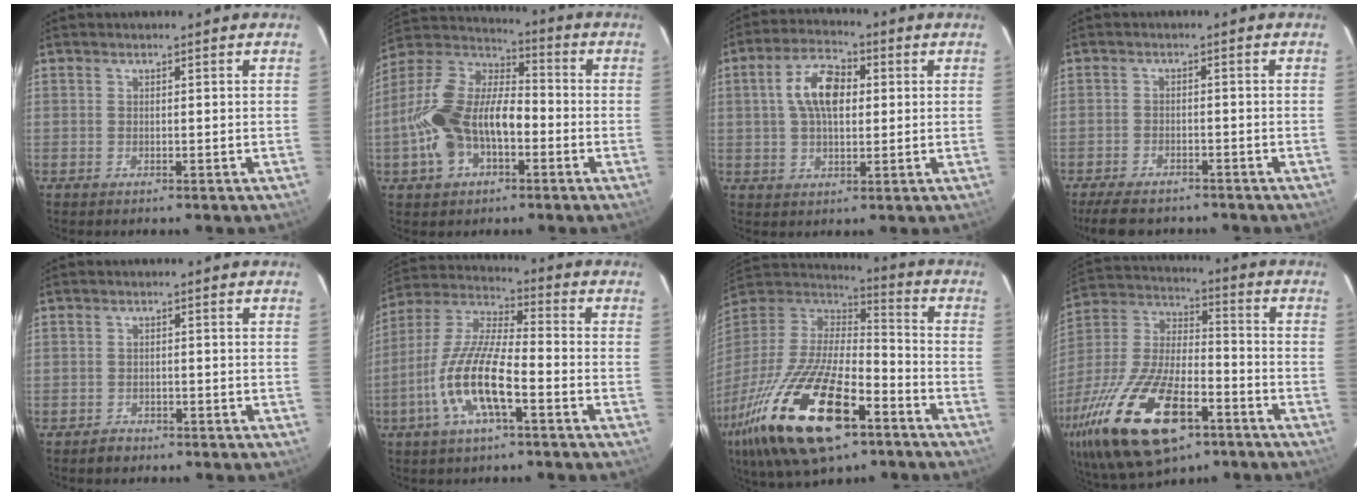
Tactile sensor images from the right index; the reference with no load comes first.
{"total": 17.7, "force": [-4.6, 10.4, 13.6], "torque": [-0.284, 0.015, -0.084]}
{"total": 9.2, "force": [1.7, 4.9, 7.6], "torque": [-0.141, 0.021, 0.030]}
{"total": 7.6, "force": [-6.5, 2.6, 3.1], "torque": [-0.080, -0.013, -0.106]}
{"total": 1.8, "force": [-1.5, 1.1, 0.0], "torque": [-0.001, 0.003, -0.023]}
{"total": 14.2, "force": [-5.7, 3.5, 12.5], "torque": [-0.260, -0.005, -0.114]}
{"total": 30.3, "force": [-16.4, 11.9, 22.5], "torque": [-0.456, -0.060, -0.281]}
{"total": 27.1, "force": [-14.1, 11.3, 20.2], "torque": [-0.422, -0.043, -0.243]}